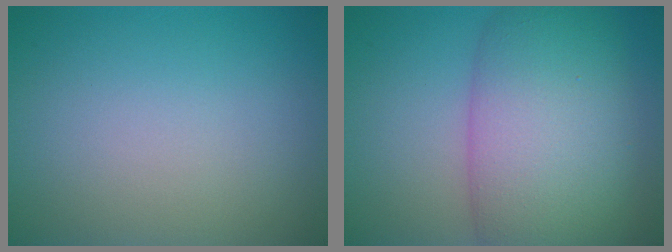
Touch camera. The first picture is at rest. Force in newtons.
{"total": 10.9, "press": 10.9, "slide": 0.3}